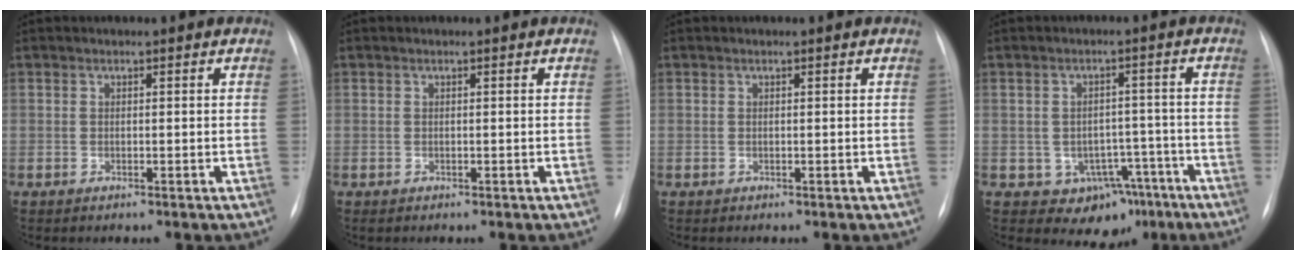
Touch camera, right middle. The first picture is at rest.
{"total": 0.0}
{"total": 0.0}
{"total": 7.1, "force": [-3.7, 5.5, 2.6], "torque": [-0.020, 0.025, -0.037]}